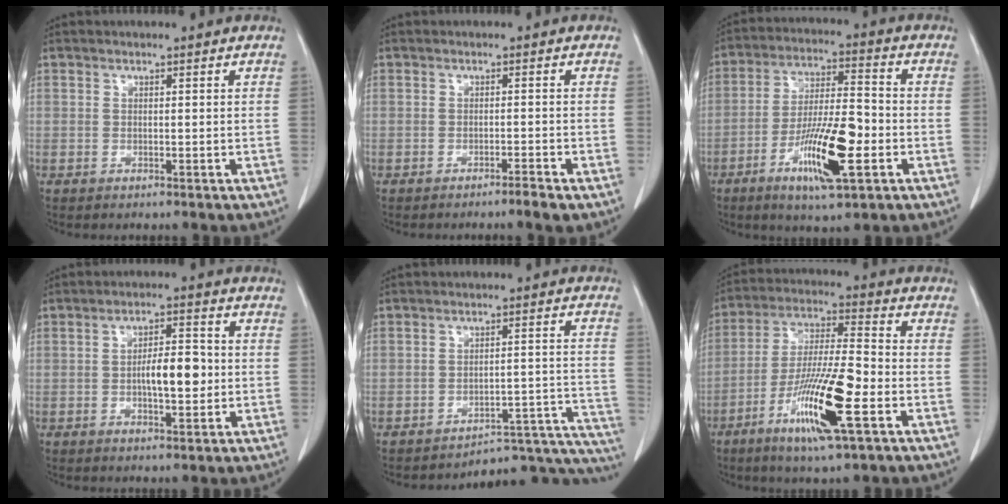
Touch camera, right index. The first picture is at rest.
{"total": 1.9, "force": [-1.5, -0.2, 1.1], "torque": [-0.018, -0.001, -0.022]}
{"total": 13.1, "force": [-4.8, 2.3, 12.0], "torque": [-0.224, -0.009, -0.082]}
{"total": 6.8, "force": [-0.6, 2.2, 6.4], "torque": [-0.110, 0.009, -0.010]}
{"total": 13.7, "force": [-13.2, 3.4, 1.8], "torque": [0.015, 0.069, -0.160]}
{"total": 15.3, "force": [-6.2, 1.3, 13.9], "torque": [-0.268, -0.020, -0.112]}